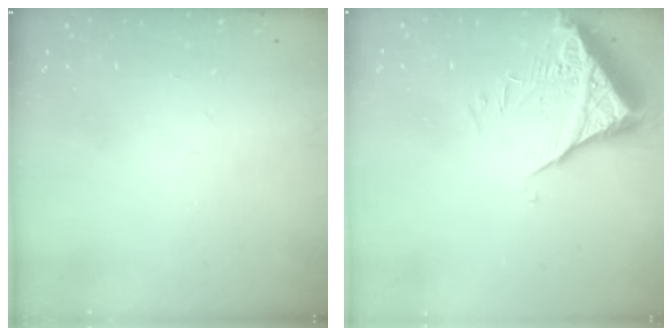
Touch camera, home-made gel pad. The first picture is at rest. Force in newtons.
{"total": 5.7, "press": 5.7, "slide": 0.5}